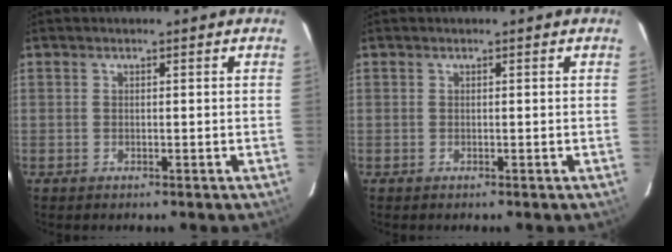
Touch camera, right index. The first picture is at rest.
{"total": 0.0}